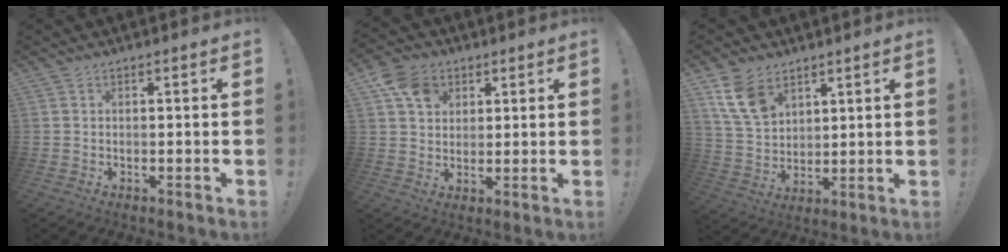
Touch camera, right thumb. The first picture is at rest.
{"total": 9.3, "force": [4.1, 7.3, 4.0], "torque": [-0.058, -0.012, 0.083]}
{"total": 12.1, "force": [7.2, 7.8, 5.9], "torque": [-0.104, -0.028, 0.144]}